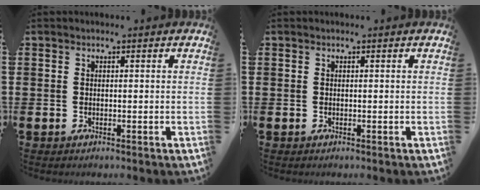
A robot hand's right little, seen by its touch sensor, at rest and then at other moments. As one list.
[{"total": 0.0}]